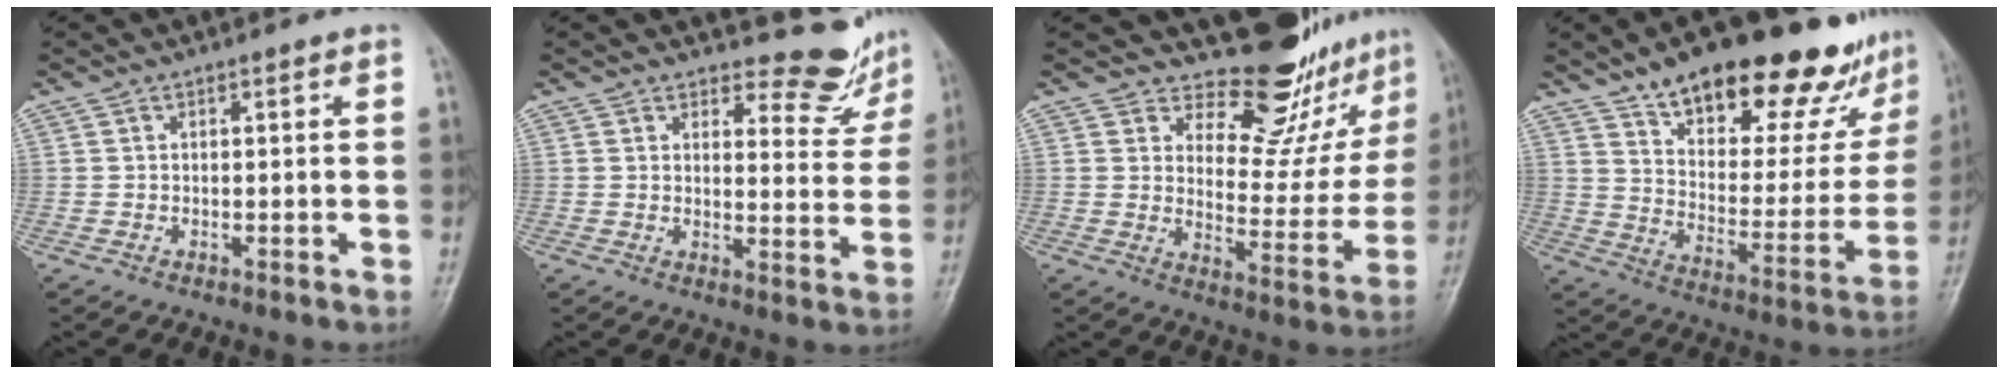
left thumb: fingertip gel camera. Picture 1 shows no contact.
{"total": 7.9, "force": [7.4, 2.5, 0.7], "torque": [0.019, -0.075, 0.082]}
{"total": 14.8, "force": [13.0, 5.9, 3.9], "torque": [-0.002, -0.117, 0.167]}
{"total": 28.1, "force": [19.9, 10.6, 16.8], "torque": [-0.196, -0.076, 0.286]}